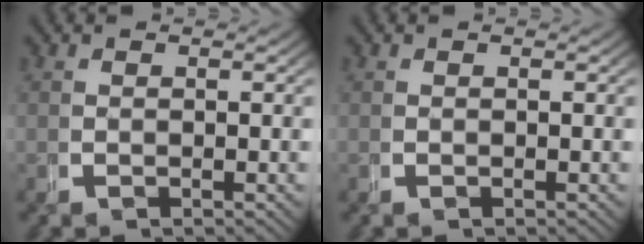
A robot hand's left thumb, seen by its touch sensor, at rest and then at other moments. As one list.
[{"total": 0.0}]